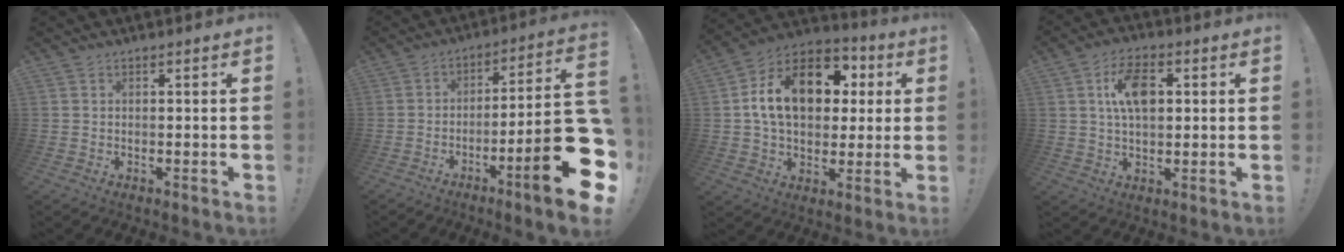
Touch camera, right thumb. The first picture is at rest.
{"total": 21.0, "force": [-7.1, 3.0, 19.5], "torque": [-0.281, 0.034, -0.106]}
{"total": 19.0, "force": [4.4, 13.1, 13.0], "torque": [-0.196, 0.005, 0.083]}
{"total": 10.8, "force": [2.5, 6.2, 8.5], "torque": [-0.131, 0.008, 0.045]}